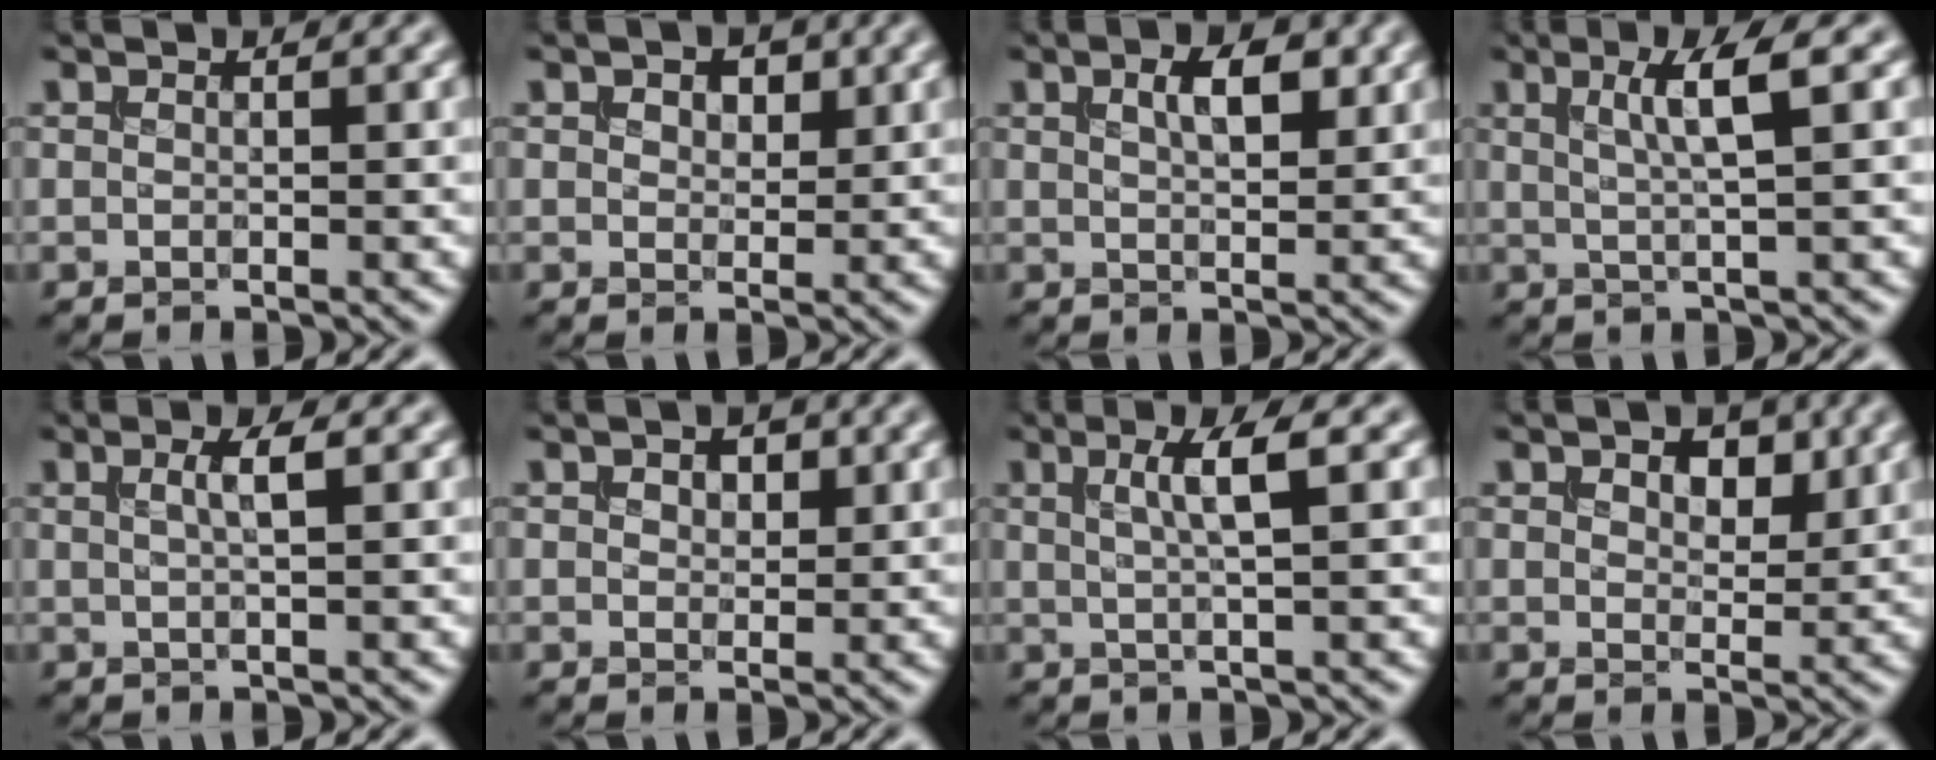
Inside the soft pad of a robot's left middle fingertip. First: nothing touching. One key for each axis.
{"total": 2.2, "fx": 1.1, "fy": 1.4, "fz": 1.4, "tx": -0.021, "ty": 0.000, "tz": 0.015}
{"total": 3.2, "fx": 1.2, "fy": 1.3, "fz": 2.6, "tx": -0.048, "ty": 0.003, "tz": 0.023}
{"total": 4.1, "fx": 1.3, "fy": 0.7, "fz": 3.9, "tx": -0.058, "ty": 0.002, "tz": 0.020}
{"total": 2.2, "fx": 0.3, "fy": 0.6, "fz": 2.1, "tx": -0.032, "ty": 0.002, "tz": 0.000}
{"total": 2.1, "fx": 1.0, "fy": 1.3, "fz": 1.4, "tx": -0.020, "ty": 0.001, "tz": 0.011}
{"total": 3.6, "fx": 0.9, "fy": 0.7, "fz": 3.4, "tx": -0.048, "ty": 0.004, "tz": 0.011}
{"total": 3.5, "fx": 1.7, "fy": 2.0, "fz": 2.3, "tx": -0.031, "ty": 0.000, "tz": 0.022}